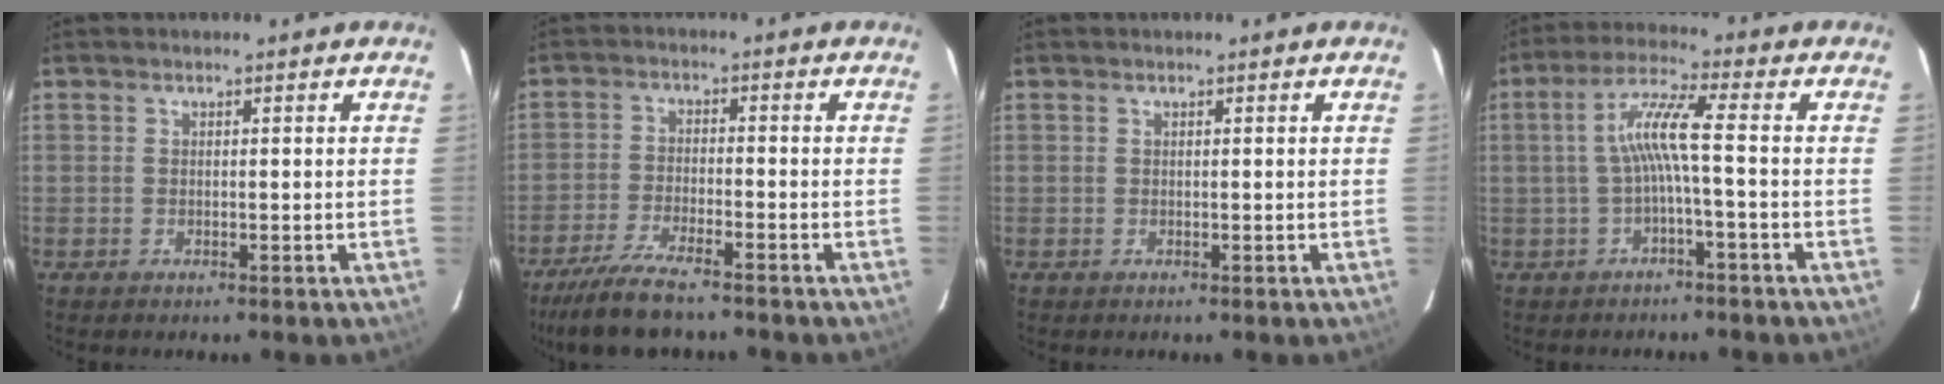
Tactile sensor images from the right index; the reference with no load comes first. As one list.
[{"total": 10.5, "force": [-8.8, 1.9, 5.3], "torque": [-0.130, -0.024, -0.159]}, {"total": 0.0}, {"total": 6.5, "force": [-1.3, -0.6, 6.3], "torque": [-0.140, 0.010, -0.020]}]